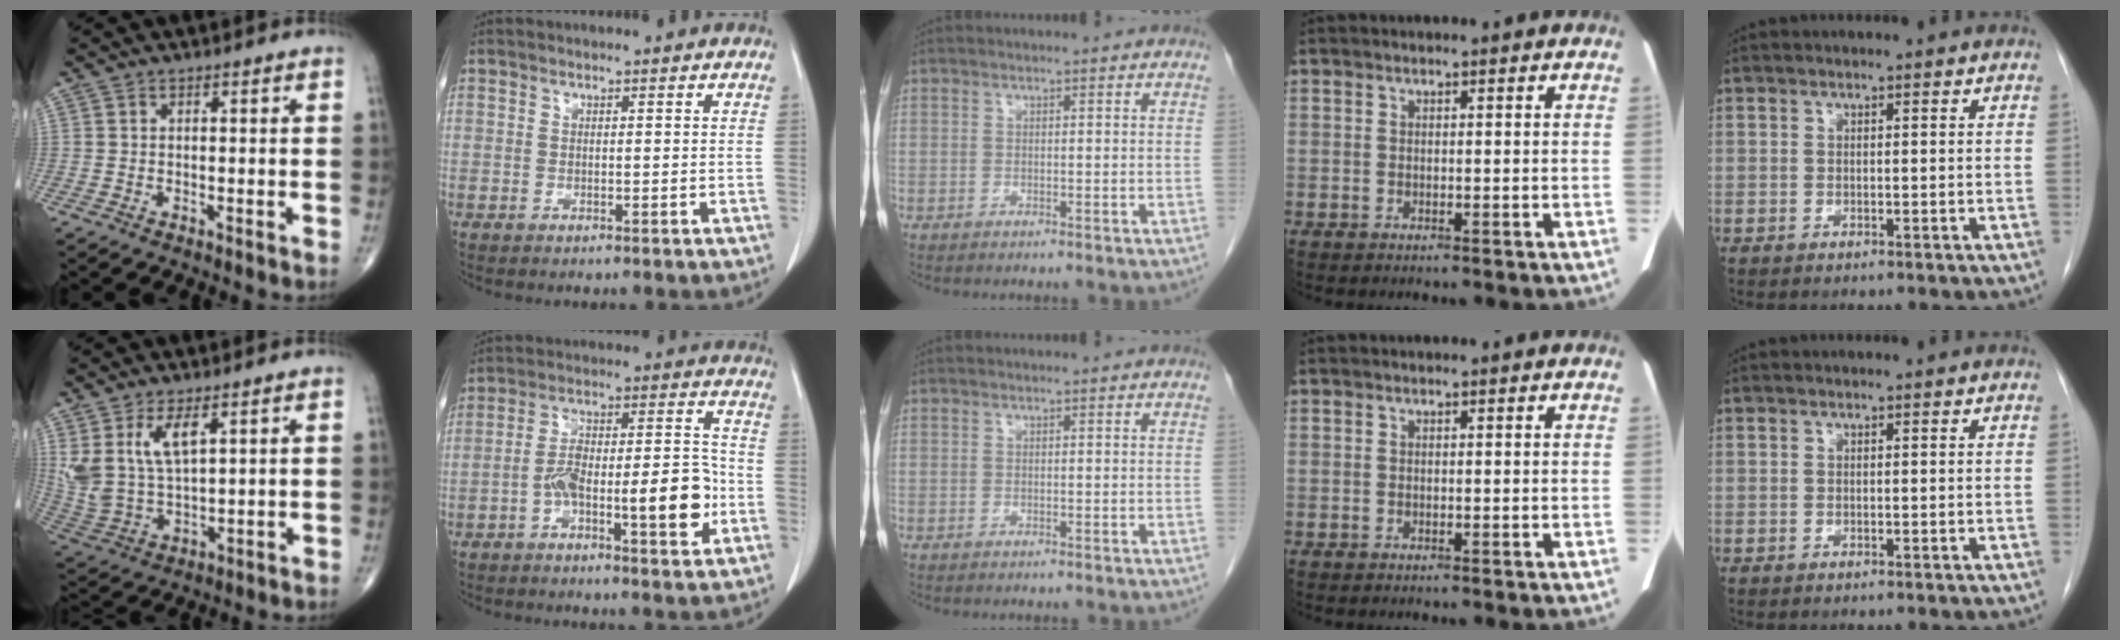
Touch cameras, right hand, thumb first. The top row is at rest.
{"thumb": {"total": 10.6, "force": [4.6, 4.9, 8.3], "torque": [-0.168, -0.019, 0.107]}, "index": {"total": 12.8, "force": [-4.1, 3.0, 11.7], "torque": [-0.185, 0.029, -0.061]}}